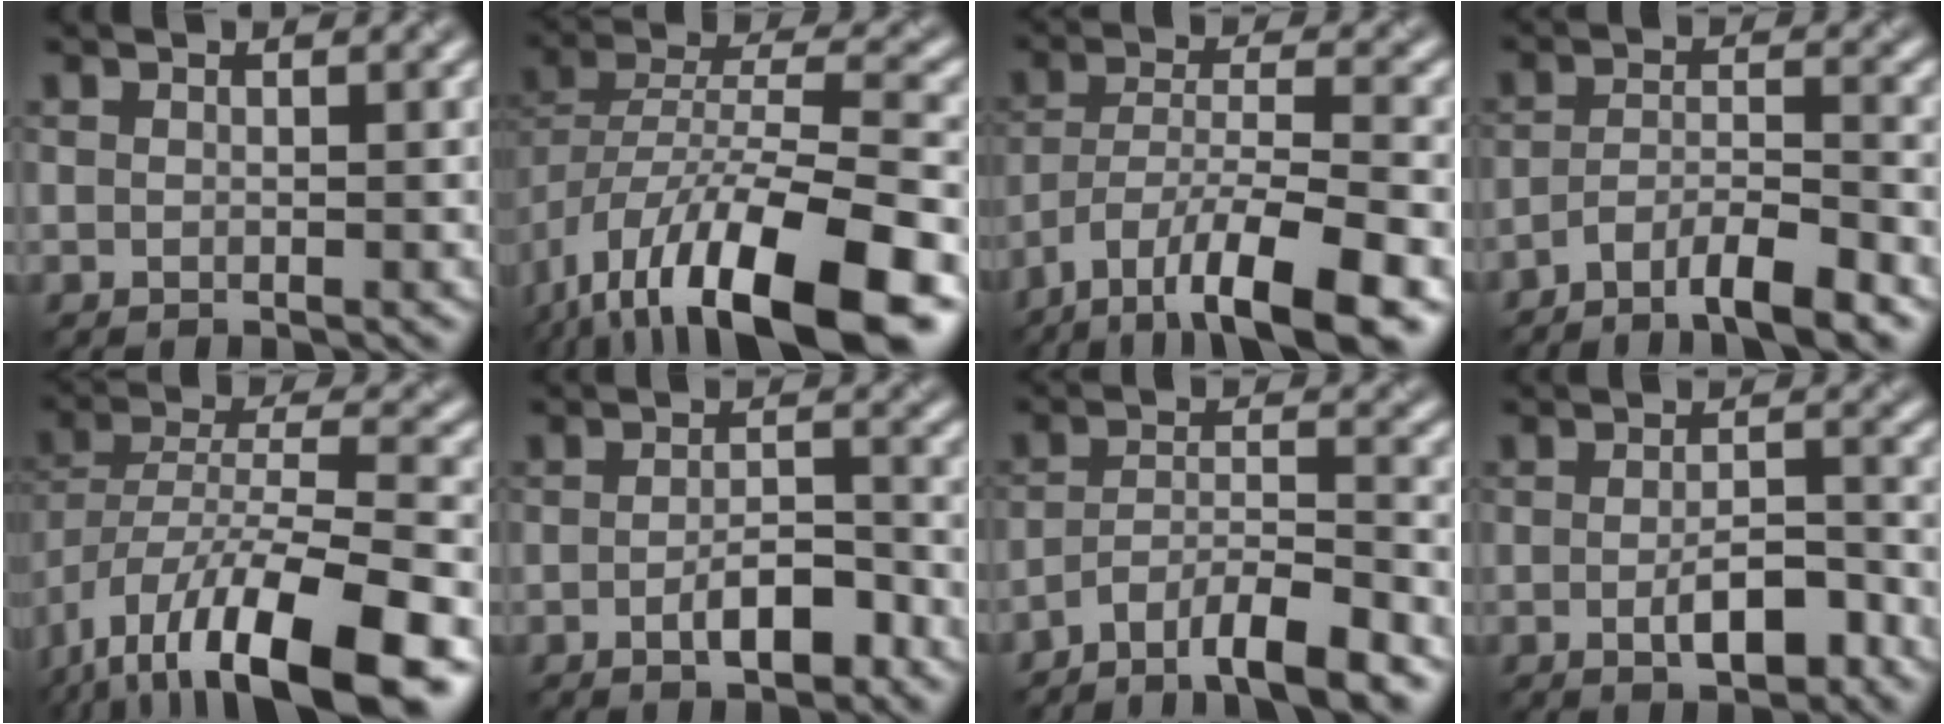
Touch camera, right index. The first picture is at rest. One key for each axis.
{"total": 15.1, "fx": -8.5, "fy": 5.9, "fz": 11.0, "tx": -0.201, "ty": -0.003, "tz": -0.139}
{"total": 11.2, "fx": -7.4, "fy": 3.4, "fz": 7.6, "tx": -0.129, "ty": -0.004, "tz": -0.132}
{"total": 5.7, "fx": -4.3, "fy": 1.1, "fz": 3.6, "tx": -0.061, "ty": 0.000, "tz": -0.077}
{"total": 13.7, "fx": -8.2, "fy": 4.6, "fz": 10.0, "tx": -0.176, "ty": 0.000, "tz": -0.141}
{"total": 3.9, "fx": -1.8, "fy": 1.3, "fz": 3.2, "tx": -0.054, "ty": 0.002, "tz": -0.029}
{"total": 7.3, "fx": -5.6, "fy": 1.5, "fz": 4.4, "tx": -0.069, "ty": 0.002, "tz": -0.097}
{"total": 4.2, "fx": -1.7, "fy": 1.4, "fz": 3.6, "tx": -0.060, "ty": -0.002, "tz": -0.025}